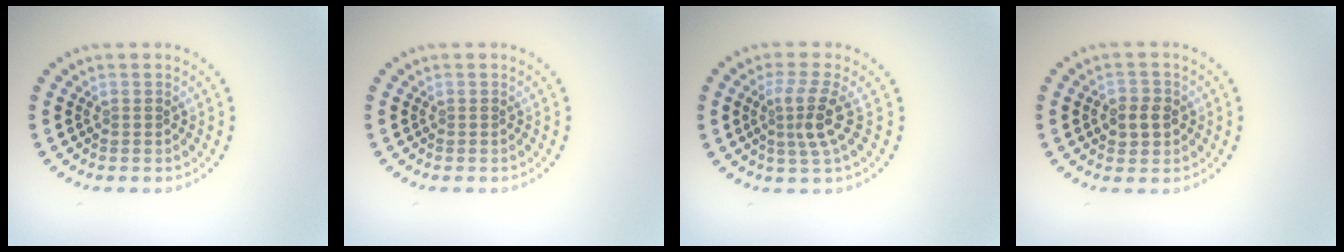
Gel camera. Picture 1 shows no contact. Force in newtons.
{"total": 0.0}
{"total": 3.0, "press": 2.3, "slide": 2.0}
{"total": 2.4, "press": 2.4, "slide": 0.5}